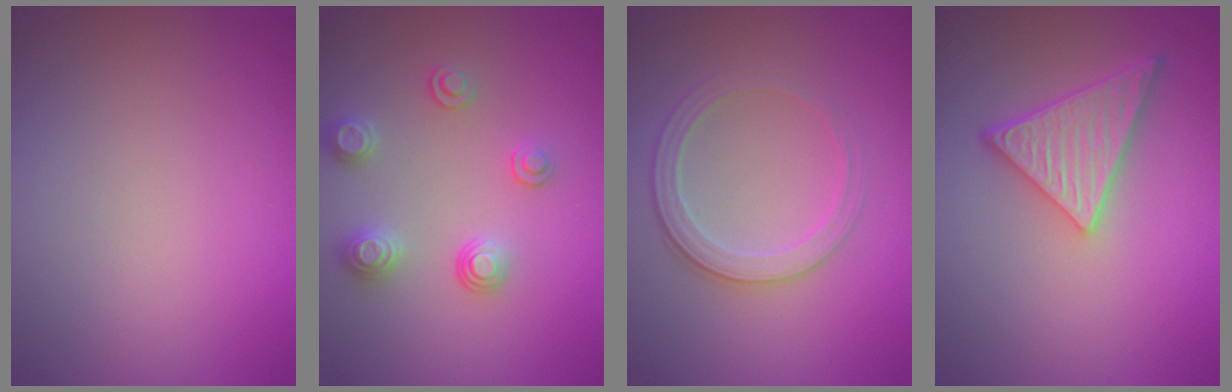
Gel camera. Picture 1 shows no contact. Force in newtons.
{"total": 2.6, "press": 2.6, "slide": 0.5}
{"total": 2.8, "press": 2.7, "slide": 0.8}
{"total": 5.0, "press": 4.3, "slide": 2.7}